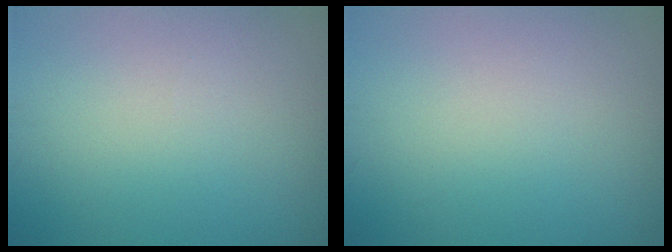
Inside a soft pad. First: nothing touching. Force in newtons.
{"total": 0.0}